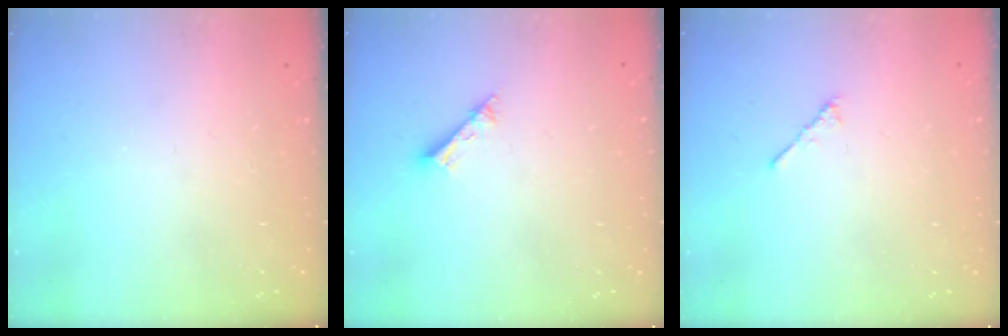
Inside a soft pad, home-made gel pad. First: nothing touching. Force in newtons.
{"total": 2.6, "press": 2.6, "slide": 0.1}
{"total": 2.3, "press": 2.2, "slide": 0.6}